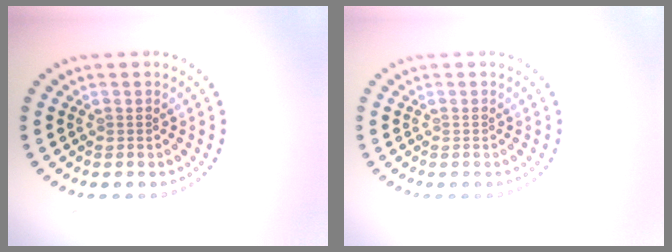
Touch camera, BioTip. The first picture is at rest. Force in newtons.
{"total": 0.0}